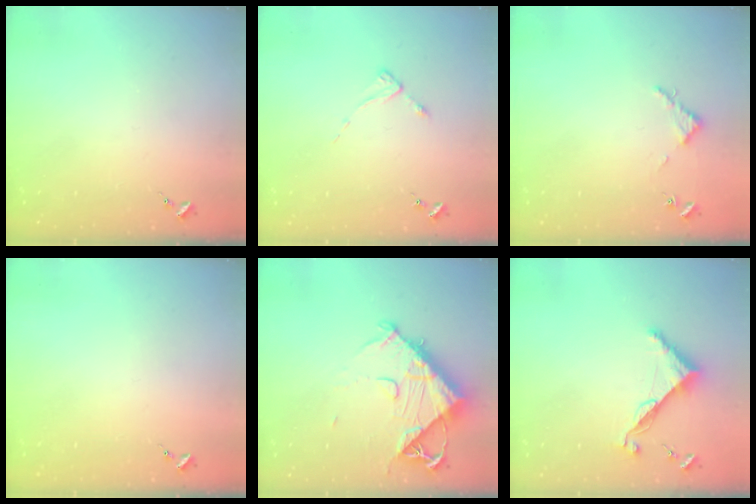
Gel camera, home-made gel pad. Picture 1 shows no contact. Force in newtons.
{"total": 2.6, "press": 2.6, "slide": 0.3}
{"total": 2.8, "press": 2.8, "slide": 0.3}
{"total": 0.0}
{"total": 12.5, "press": 12.5, "slide": 1.3}
{"total": 9.0, "press": 9.0, "slide": 0.6}